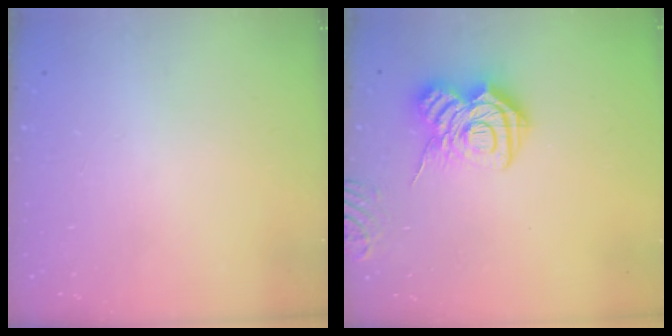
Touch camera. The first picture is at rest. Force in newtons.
{"total": 14.9, "press": 14.8, "slide": 1.4}